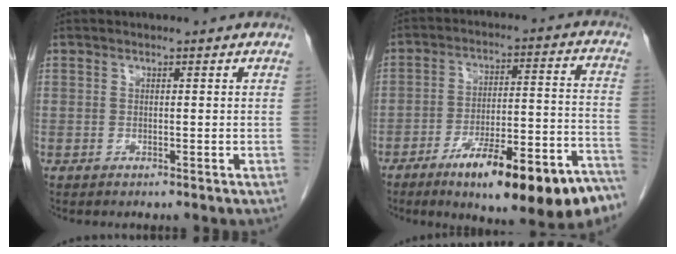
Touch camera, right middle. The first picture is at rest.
{"total": 20.9, "force": [-13.8, 3.8, 15.2], "torque": [-0.154, 0.029, -0.206]}